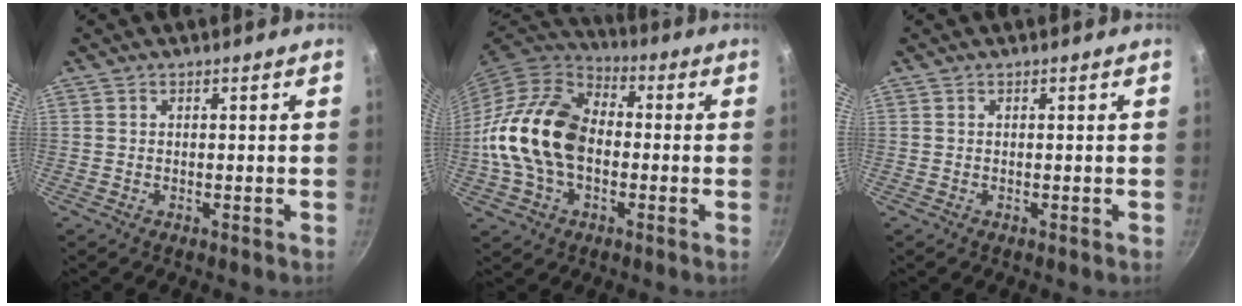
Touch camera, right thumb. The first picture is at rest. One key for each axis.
{"total": 19.2, "fx": -1.7, "fy": 13.3, "fz": 13.8, "tx": -0.241, "ty": 0.035, "tz": -0.045}
{"total": 0.0}